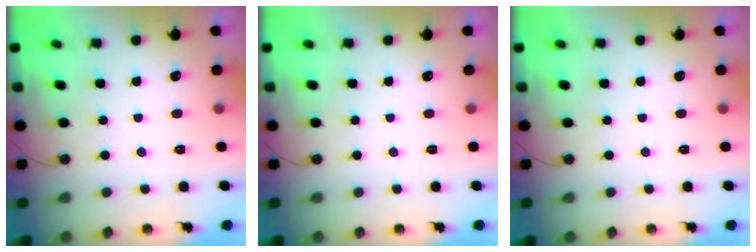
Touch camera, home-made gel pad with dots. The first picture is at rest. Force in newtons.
{"total": 0.0}
{"total": 0.0}